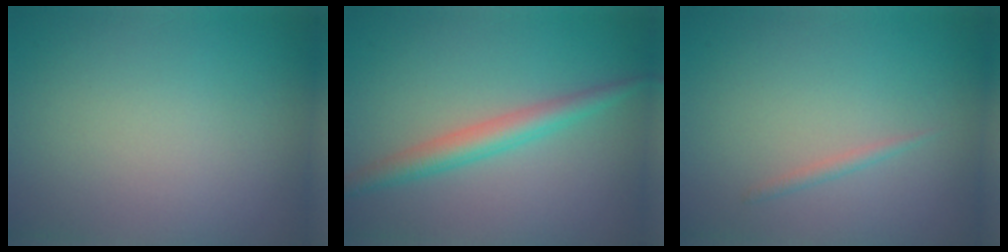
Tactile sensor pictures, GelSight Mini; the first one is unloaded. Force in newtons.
{"total": 2.9, "press": 2.9, "slide": 0.0}
{"total": 0.7, "press": 0.7, "slide": 0.1}